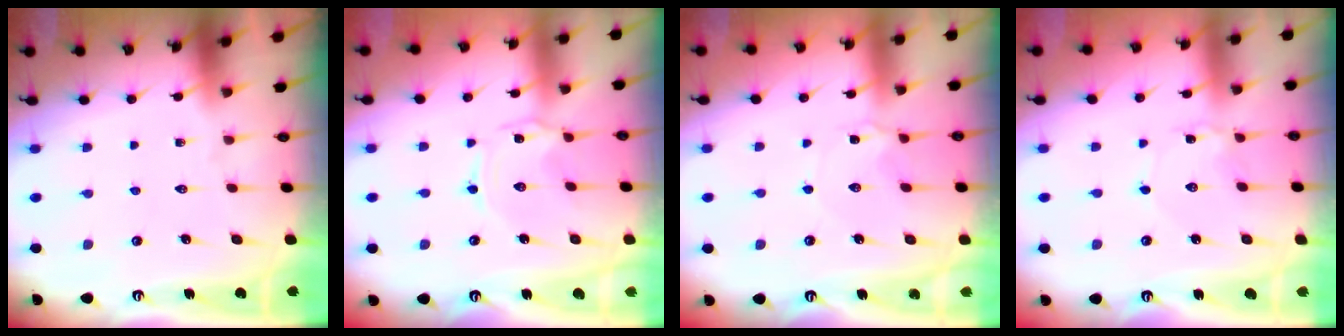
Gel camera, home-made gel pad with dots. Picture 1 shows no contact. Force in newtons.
{"total": 0.5, "press": 0.5, "slide": 0.1}
{"total": 3.8, "press": 3.8, "slide": 0.5}
{"total": 0.9, "press": 0.9, "slide": 0.1}